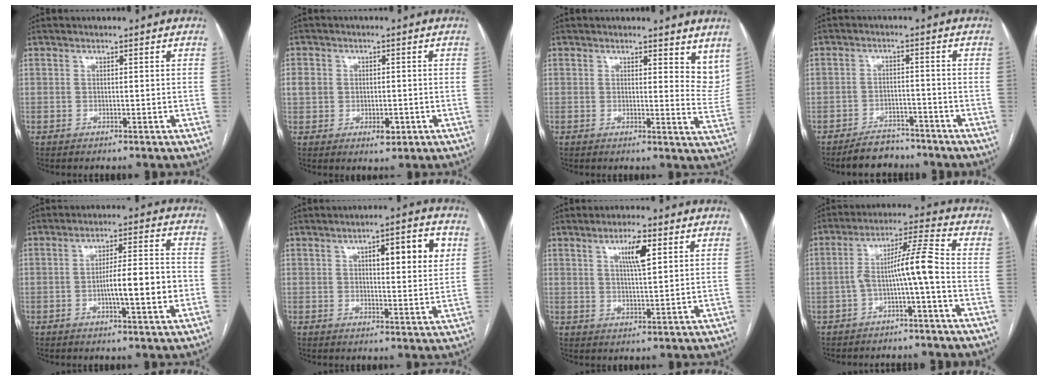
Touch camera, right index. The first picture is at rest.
{"total": 4.8, "force": [-0.8, 3.6, 3.1], "torque": [-0.046, 0.008, -0.004]}
{"total": 7.2, "force": [6.0, 2.6, 3.0], "torque": [-0.014, -0.032, 0.054]}
{"total": 5.4, "force": [-4.8, 2.4, 1.0], "torque": [-0.015, 0.001, -0.076]}
{"total": 8.9, "force": [-2.1, 0.9, 8.6], "torque": [-0.136, 0.012, -0.033]}
{"total": 8.5, "force": [2.9, 1.9, 7.8], "torque": [-0.107, 0.010, 0.038]}
{"total": 5.1, "force": [2.2, 0.6, 4.5], "torque": [-0.080, 0.000, 0.039]}
{"total": 7.8, "force": [-2.2, -0.4, 7.5], "torque": [-0.130, 0.032, -0.037]}